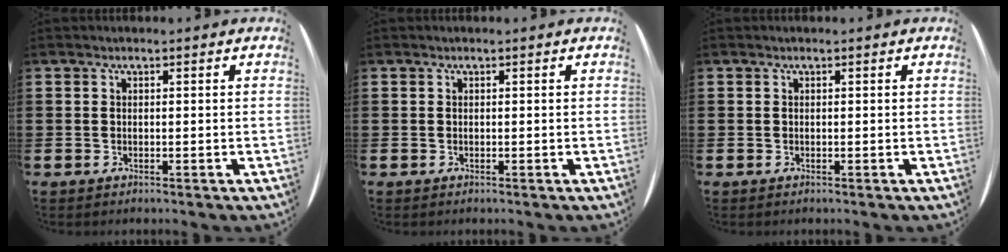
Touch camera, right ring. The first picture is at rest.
{"total": 0.0}
{"total": 0.0}